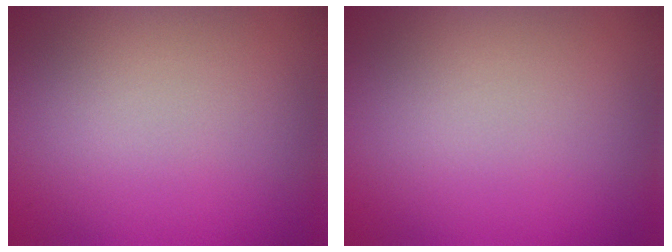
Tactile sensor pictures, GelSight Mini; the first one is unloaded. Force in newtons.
{"total": 0.0}